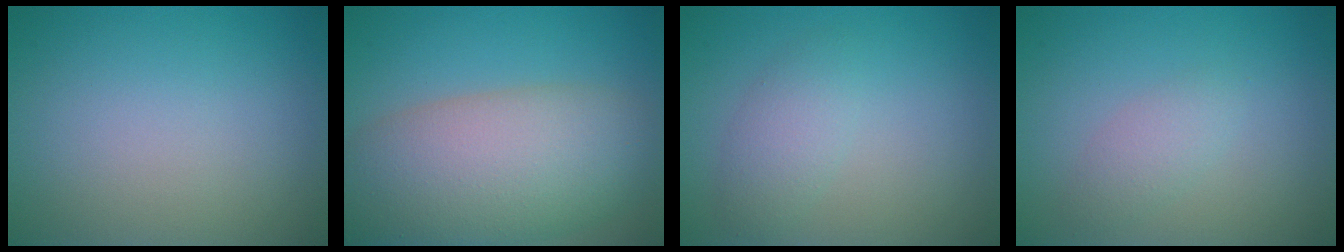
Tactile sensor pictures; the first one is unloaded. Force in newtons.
{"total": 10.6, "press": 10.6, "slide": 0.7}
{"total": 2.3, "press": 2.3, "slide": 0.1}
{"total": 1.7, "press": 1.7, "slide": 0.0}